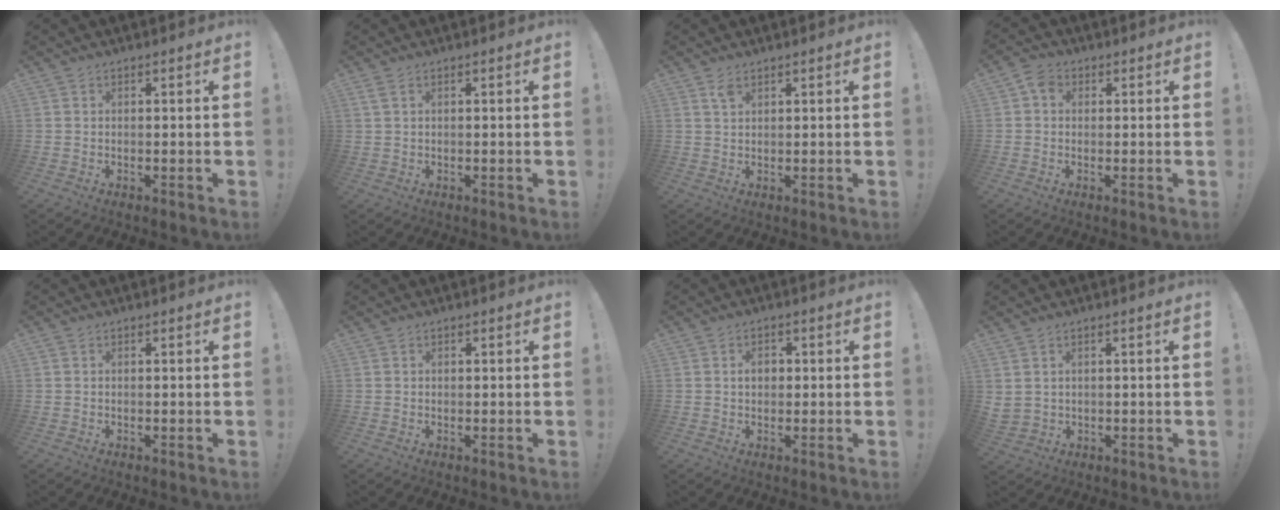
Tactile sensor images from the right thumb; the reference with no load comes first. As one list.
[{"total": 1.6, "force": [0.8, 0.4, 1.3], "torque": [-0.025, 0.001, 0.016]}, {"total": 2.6, "force": [1.5, 1.2, 1.8], "torque": [-0.030, -0.002, 0.026]}, {"total": 3.7, "force": [0.4, 2.8, 2.4], "torque": [-0.051, 0.011, 0.010]}, {"total": 0.0}, {"total": 0.7, "force": [-0.2, 0.6, 0.3], "torque": [-0.011, 0.006, -0.003]}, {"total": 3.4, "force": [0.1, 2.4, 2.3], "torque": [-0.039, 0.006, -0.002]}, {"total": 2.5, "force": [1.5, 1.8, 0.8], "torque": [-0.012, -0.007, 0.028]}]